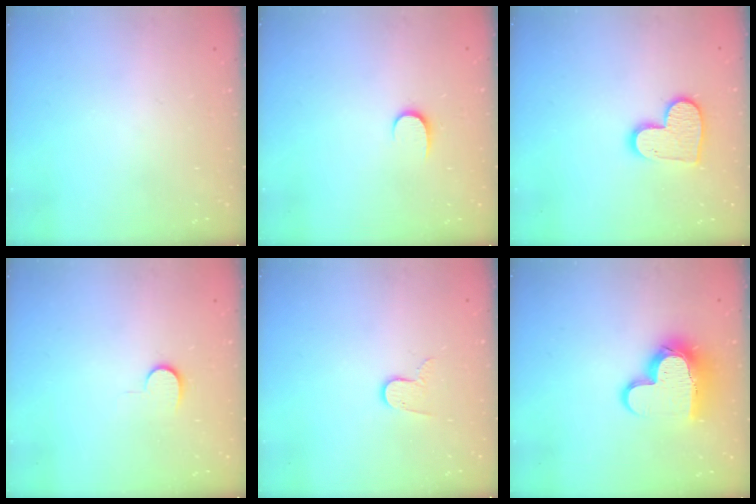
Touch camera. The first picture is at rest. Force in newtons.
{"total": 5.7, "press": 5.7, "slide": 0.7}
{"total": 11.1, "press": 11.1, "slide": 0.8}
{"total": 5.1, "press": 5.1, "slide": 0.5}
{"total": 6.5, "press": 6.4, "slide": 0.5}
{"total": 14.5, "press": 14.5, "slide": 1.3}